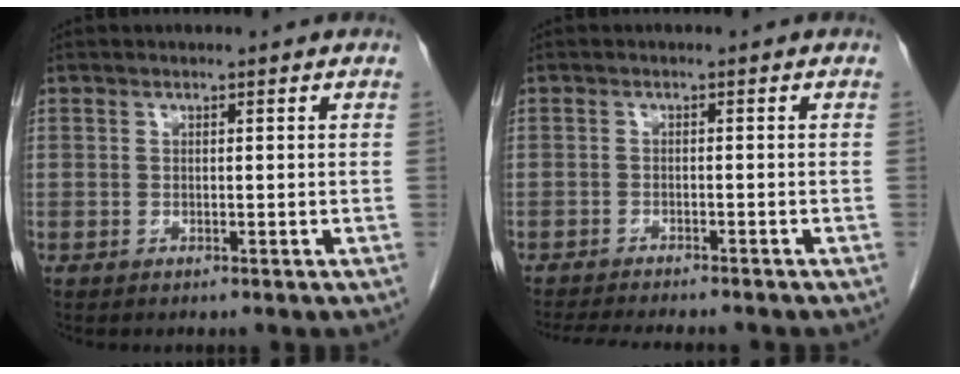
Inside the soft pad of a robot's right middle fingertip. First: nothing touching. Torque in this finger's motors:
{"motor_torque": [0.26, -0.26, 0.00, 0.01]}